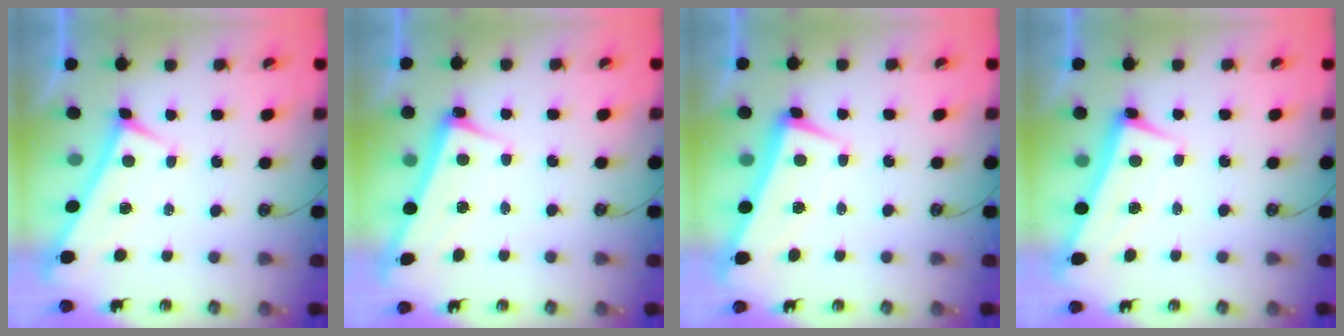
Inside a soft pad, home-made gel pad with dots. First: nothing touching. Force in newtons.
{"total": 2.7, "press": 2.6, "slide": 0.5}
{"total": 2.1, "press": 1.9, "slide": 0.8}
{"total": 2.4, "press": 2.3, "slide": 0.7}